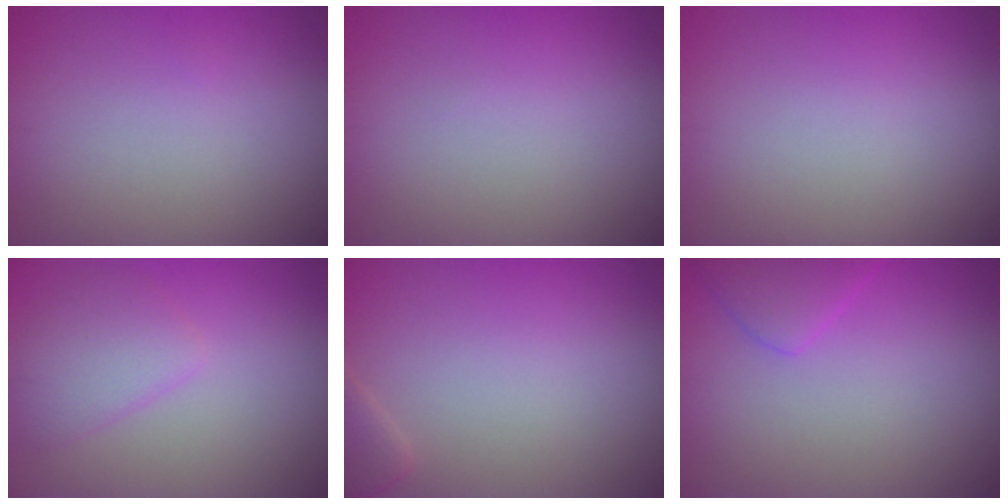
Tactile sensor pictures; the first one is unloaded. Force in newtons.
{"total": 0.0}
{"total": 0.0}
{"total": 2.7, "press": 2.7, "slide": 0.2}
{"total": 1.6, "press": 1.6, "slide": 0.2}
{"total": 2.9, "press": 2.9, "slide": 0.3}